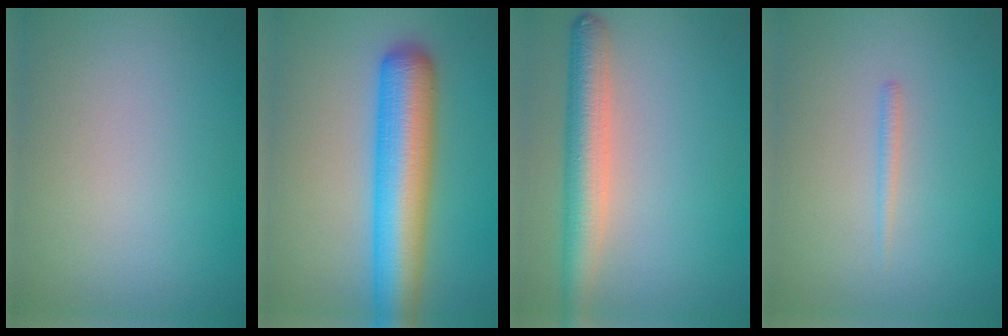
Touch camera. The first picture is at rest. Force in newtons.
{"total": 8.6, "press": 8.6, "slide": 0.2}
{"total": 5.0, "press": 4.9, "slide": 0.2}
{"total": 0.8, "press": 0.8, "slide": 0.1}